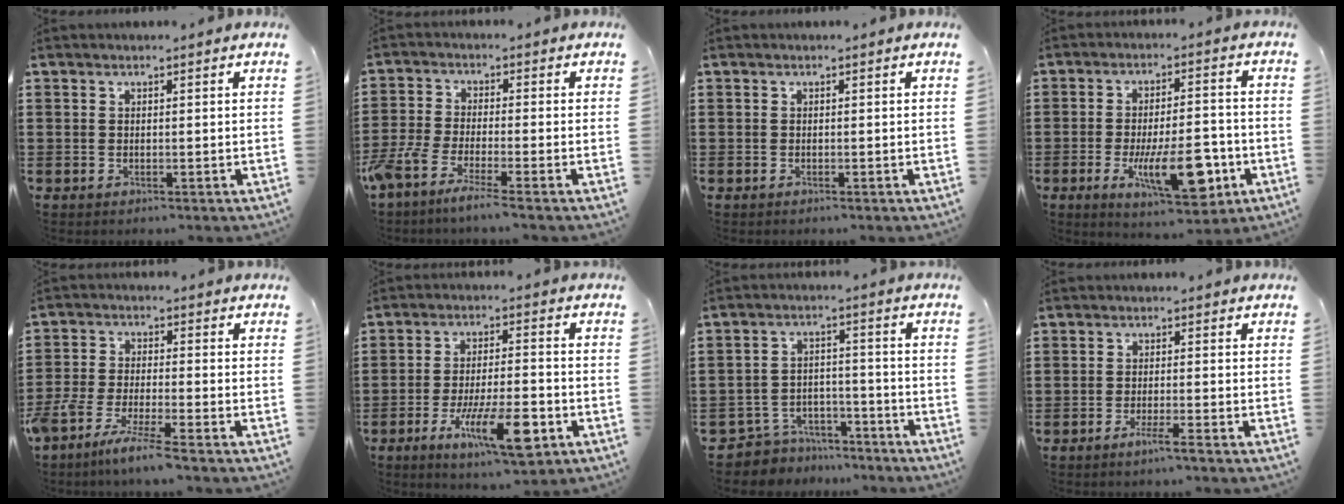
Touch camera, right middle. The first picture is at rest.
{"total": 5.0, "force": [-4.2, -0.2, 2.6], "torque": [-0.077, -0.023, -0.089]}
{"total": 0.0}
{"total": 11.9, "force": [-4.6, 4.4, 10.1], "torque": [-0.163, -0.003, -0.074]}
{"total": 6.2, "force": [-5.6, -0.6, 2.7], "torque": [-0.076, -0.022, -0.115]}
{"total": 11.3, "force": [-5.1, 3.0, 9.6], "torque": [-0.172, 0.003, -0.087]}
{"total": 5.6, "force": [-5.5, 1.2, 0.0], "torque": [-0.010, 0.013, -0.115]}
{"total": 2.6, "force": [-1.8, -0.1, 1.9], "torque": [-0.030, -0.001, -0.033]}